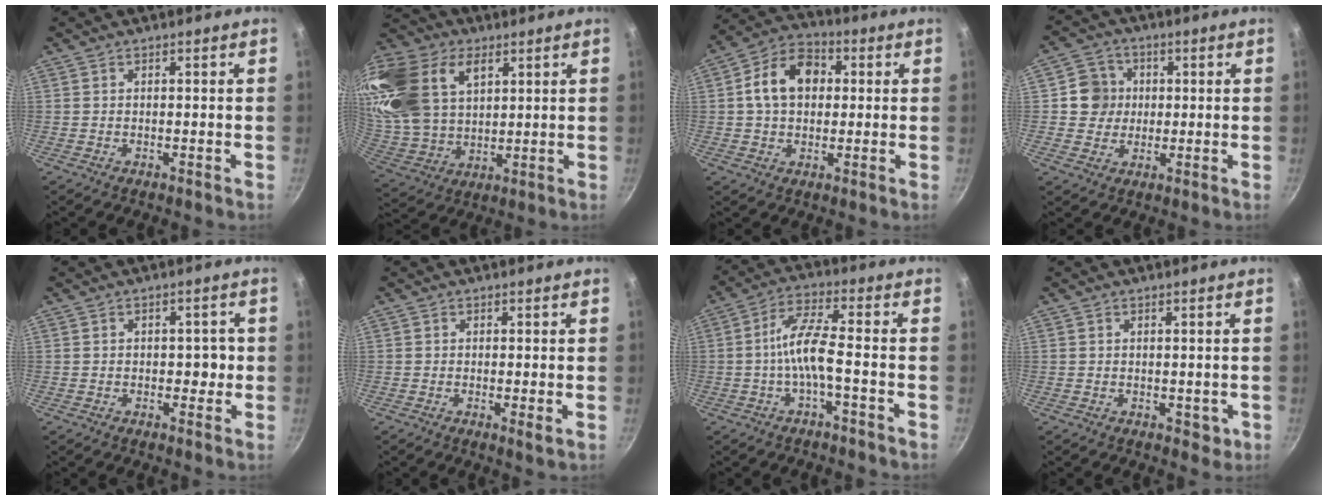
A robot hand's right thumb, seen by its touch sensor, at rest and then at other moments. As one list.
[{"total": 25.4, "force": [10.0, 16.9, 16.2], "torque": [-0.352, 0.008, 0.195]}, {"total": 11.7, "force": [1.6, 8.7, 7.7], "torque": [-0.100, 0.023, 0.010]}, {"total": 6.8, "force": [0.8, 6.5, 1.8], "torque": [0.010, 0.006, 0.002]}, {"total": 2.9, "force": [-0.2, 2.2, 2.0], "torque": [-0.001, 0.008, -0.005]}, {"total": 1.4, "force": [0.0, 0.4, 1.4], "torque": [-0.024, -0.009, -0.003]}, {"total": 7.4, "force": [-2.1, 1.7, 6.9], "torque": [-0.148, 0.031, -0.047]}, {"total": 2.3, "force": [0.2, 1.8, 1.4], "torque": [-0.012, 0.000, 0.007]}]